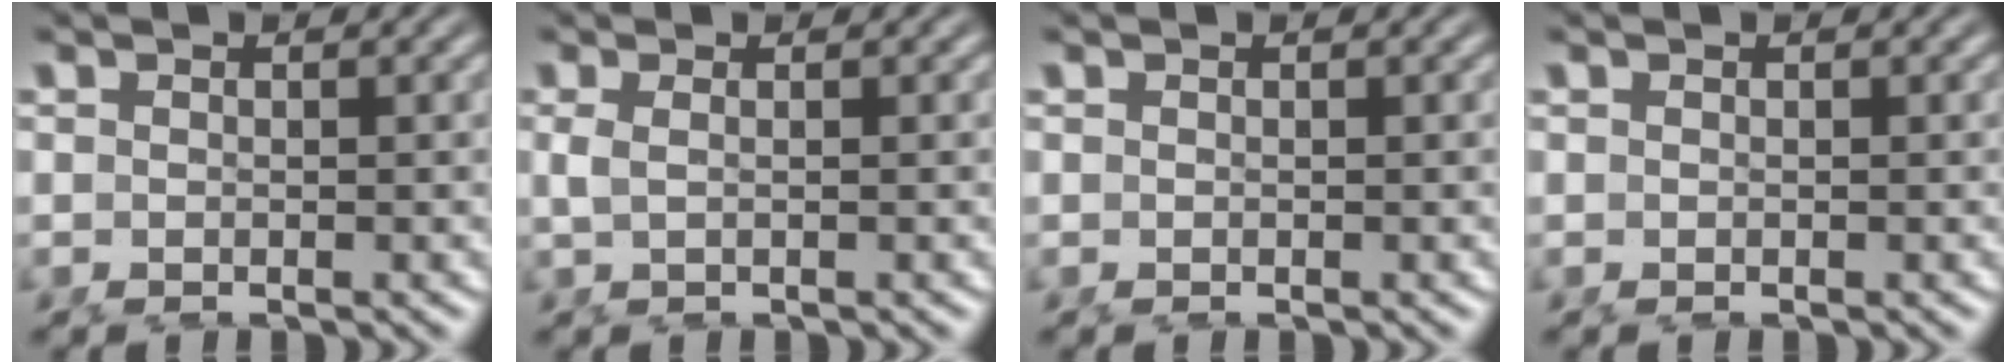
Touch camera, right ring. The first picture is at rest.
{"total": 1.1, "force": [0.0, -0.2, 1.1], "torque": [-0.032, -0.010, 0.009]}
{"total": 0.0}
{"total": 0.0}